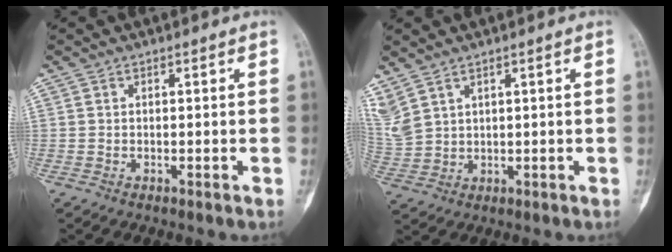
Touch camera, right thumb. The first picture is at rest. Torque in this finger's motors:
{"motor_torque": [-0.28, 0.32, 0.33, 0.50, 0.09]}